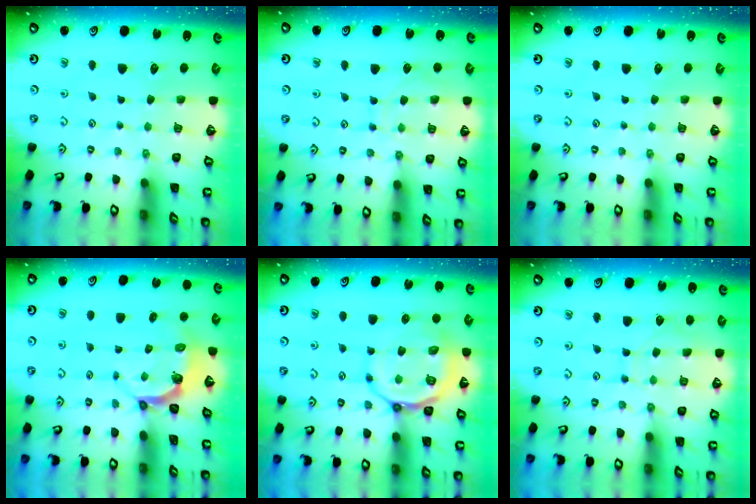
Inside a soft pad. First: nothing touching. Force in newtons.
{"total": 9.0, "press": 8.9, "slide": 0.9}
{"total": 0.0}
{"total": 4.7, "press": 3.7, "slide": 2.9}
{"total": 12.4, "press": 12.1, "slide": 2.3}
{"total": 6.9, "press": 6.8, "slide": 0.7}